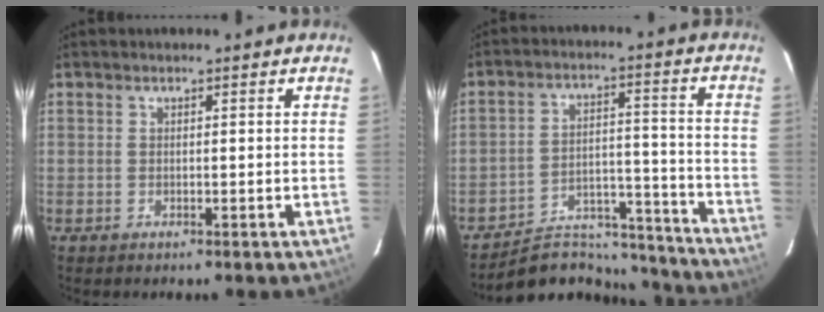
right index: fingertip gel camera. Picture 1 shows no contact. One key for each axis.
{"total": 16.1, "fx": -14.8, "fy": 5.8, "fz": 2.4, "tx": -0.044, "ty": 0.050, "tz": -0.204}